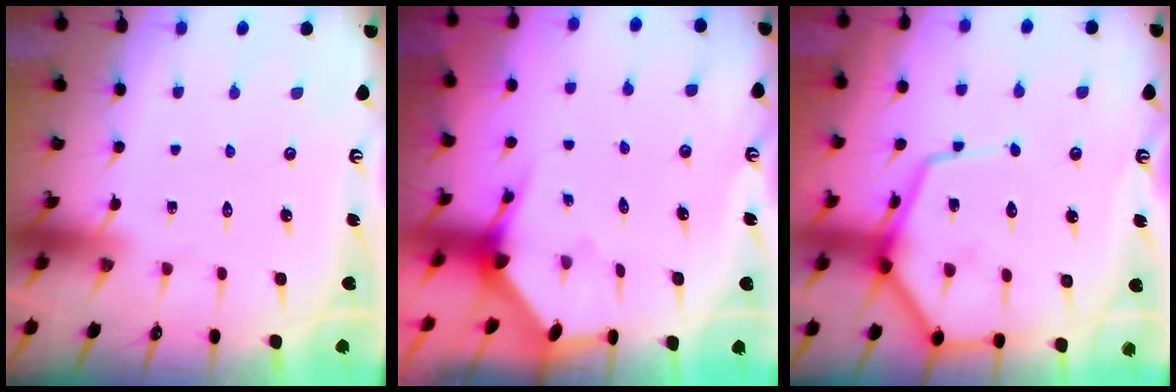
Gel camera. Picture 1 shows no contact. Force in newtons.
{"total": 2.8, "press": 2.8, "slide": 0.3}
{"total": 12.4, "press": 12.4, "slide": 1.2}